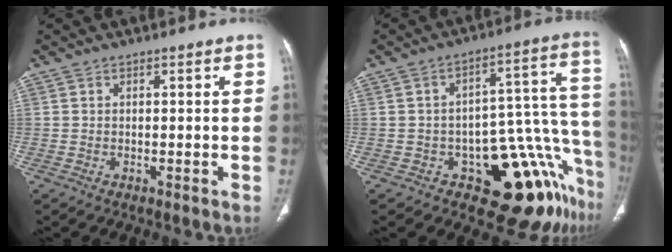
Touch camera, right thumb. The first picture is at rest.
{"total": 17.4, "force": [-10.0, 7.5, 12.1], "torque": [-0.046, 0.116, -0.131]}